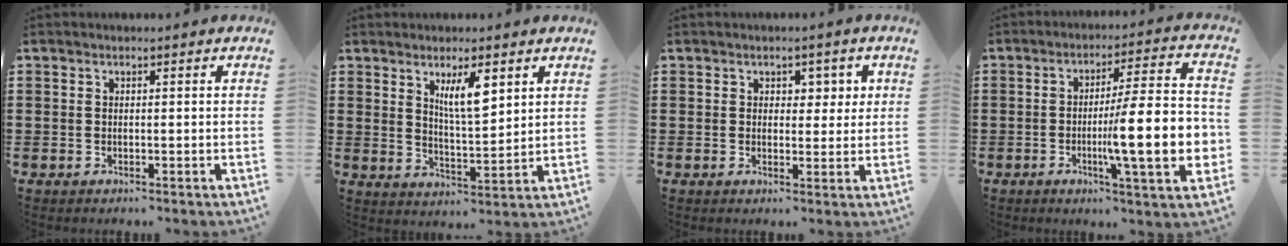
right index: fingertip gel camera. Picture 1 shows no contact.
{"total": 6.4, "force": [3.1, 1.9, 5.2], "torque": [-0.094, -0.002, 0.050]}
{"total": 2.8, "force": [1.2, 2.1, 1.3], "torque": [-0.018, 0.003, 0.015]}
{"total": 14.8, "force": [-2.9, 2.2, 14.4], "torque": [-0.221, -0.017, -0.057]}